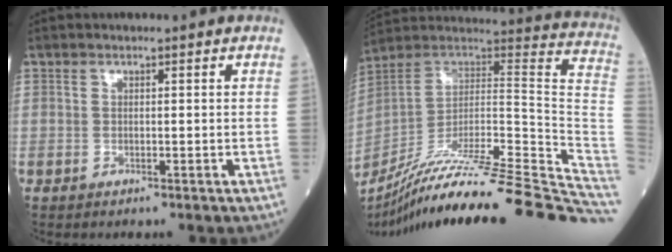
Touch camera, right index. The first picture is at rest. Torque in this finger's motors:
{"motor_torque": [-1.15, -0.99, -0.31, -0.10]}